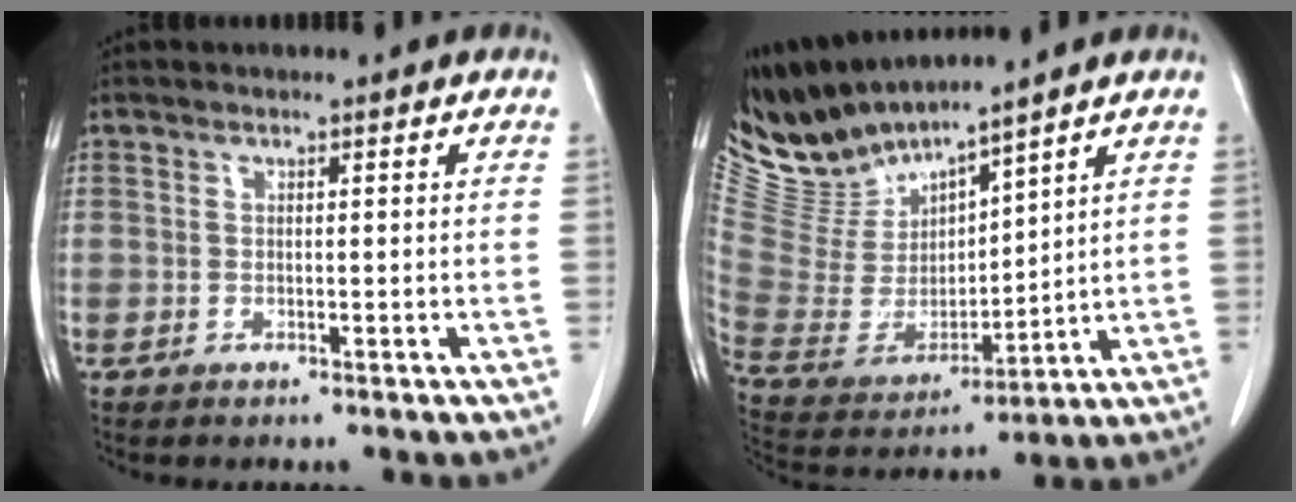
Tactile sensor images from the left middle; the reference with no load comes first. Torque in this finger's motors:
{"motor_torque": [-0.12, -0.47, -0.06, -0.04]}